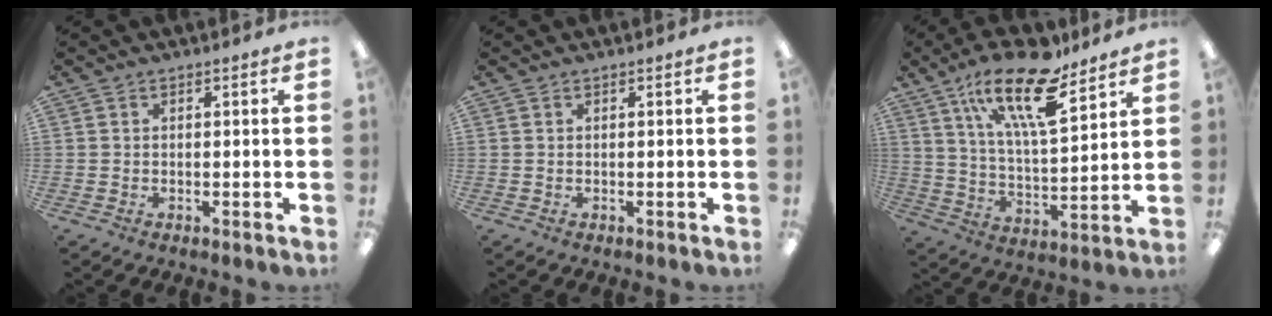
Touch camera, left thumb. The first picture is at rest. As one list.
[{"total": 0.0}, {"total": 20.2, "force": [13.0, 7.2, 13.6], "torque": [-0.226, -0.071, 0.219]}]